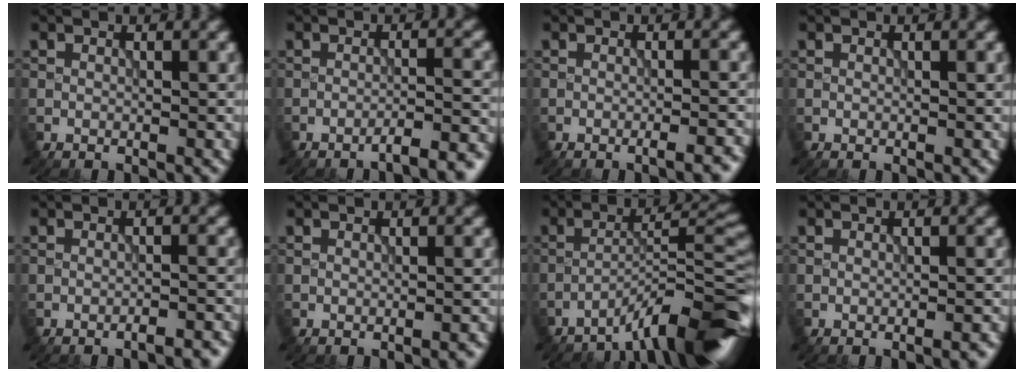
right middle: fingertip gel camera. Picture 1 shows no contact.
{"total": 4.1, "force": [-3.0, 0.8, 2.7], "torque": [-0.028, 0.010, -0.045]}
{"total": 2.6, "force": [-1.5, 0.6, 2.1], "torque": [-0.021, 0.006, -0.027]}
{"total": 0.0}
{"total": 2.4, "force": [-1.8, 0.5, 1.5], "torque": [-0.014, 0.005, -0.027]}
{"total": 0.9, "force": [-0.7, 0.2, 0.5], "torque": [-0.002, 0.002, -0.012]}
{"total": 9.2, "force": [-6.6, 1.3, 6.3], "torque": [-0.083, 0.018, -0.107]}
{"total": 1.4, "force": [-0.7, 0.4, 1.1], "torque": [-0.006, 0.001, -0.013]}